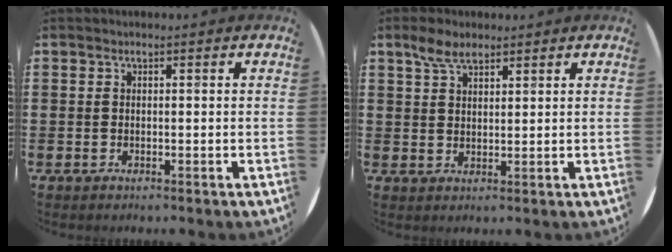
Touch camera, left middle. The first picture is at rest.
{"total": 4.0, "force": [3.0, 1.7, 2.0], "torque": [-0.045, 0.006, 0.055]}